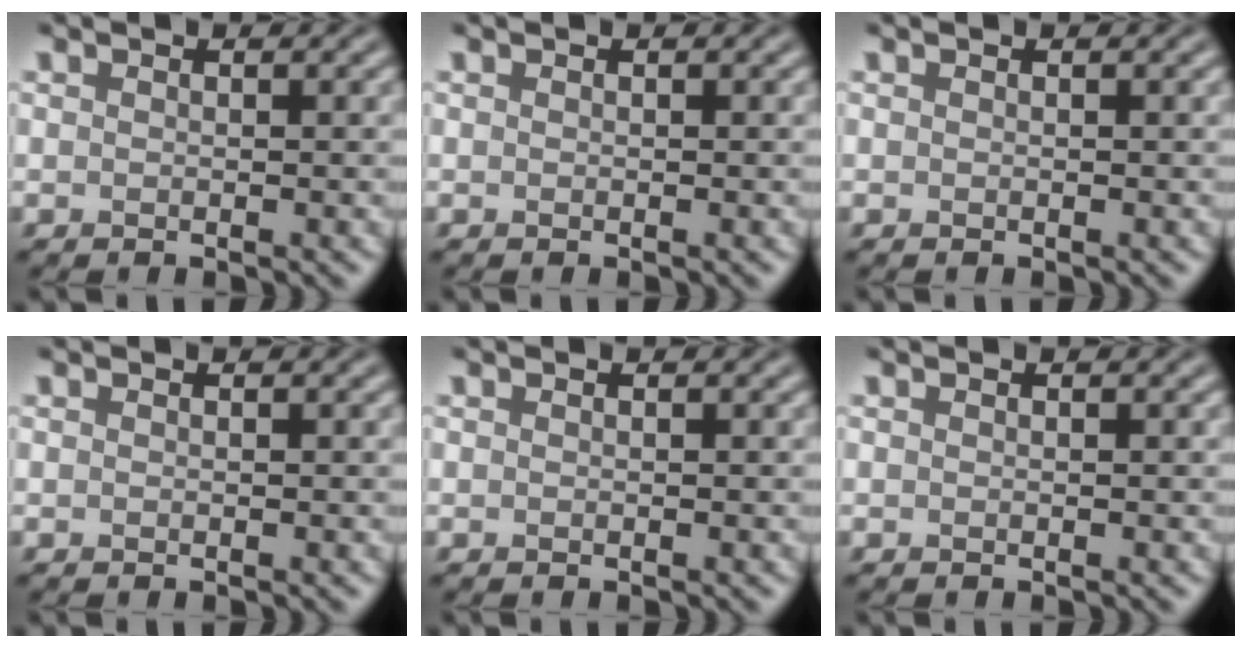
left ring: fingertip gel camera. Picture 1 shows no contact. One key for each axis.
{"total": 0.0}
{"total": 0.0}
{"total": 0.0}
{"total": 0.0}
{"total": 0.0}